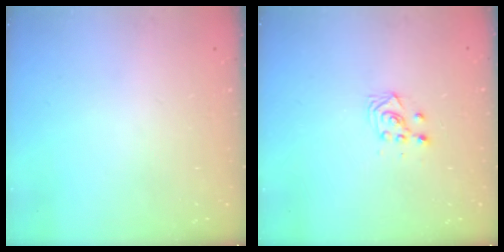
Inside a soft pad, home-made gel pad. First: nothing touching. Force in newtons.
{"total": 3.1, "press": 2.9, "slide": 0.9}